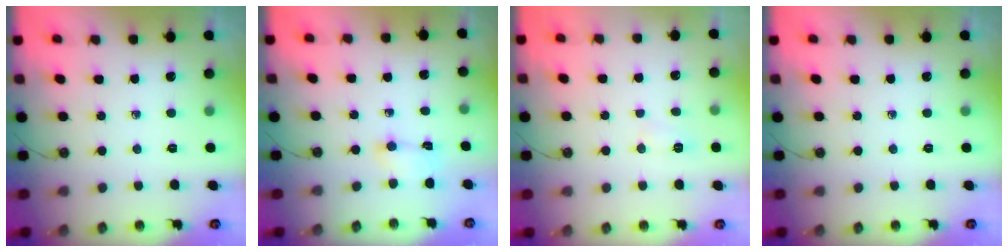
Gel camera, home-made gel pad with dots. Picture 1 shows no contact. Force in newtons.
{"total": 3.5, "press": 3.4, "slide": 0.8}
{"total": 5.8, "press": 5.8, "slide": 0.6}
{"total": 0.0}